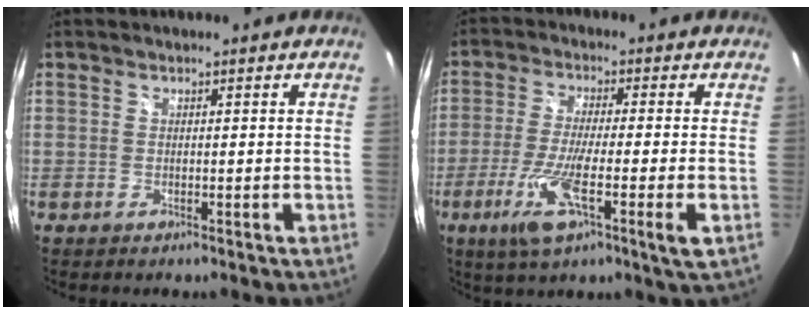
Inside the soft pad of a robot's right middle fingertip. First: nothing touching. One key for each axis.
{"total": 11.0, "fx": -3.5, "fy": 0.4, "fz": 10.4, "tx": -0.210, "ty": -0.021, "tz": -0.068}